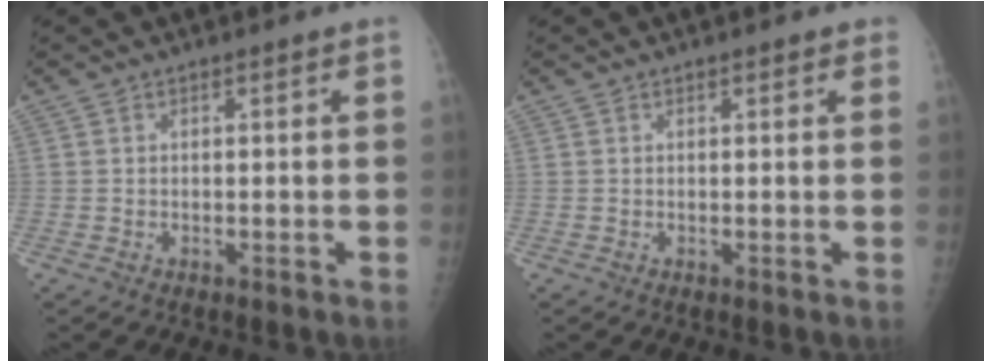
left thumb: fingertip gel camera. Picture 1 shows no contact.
{"total": 1.6, "force": [1.1, 0.6, 1.0], "torque": [-0.007, -0.001, 0.011]}